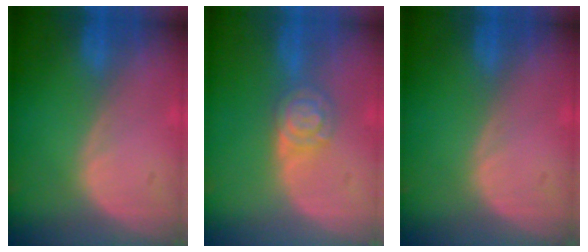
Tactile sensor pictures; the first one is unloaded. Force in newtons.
{"total": 4.8, "press": 4.8, "slide": 0.2}
{"total": 0.0}